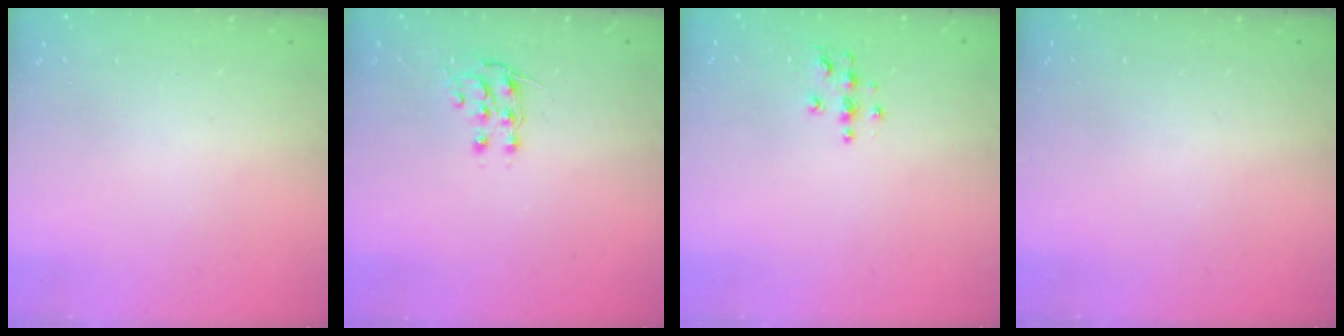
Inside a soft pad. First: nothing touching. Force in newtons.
{"total": 6.4, "press": 6.4, "slide": 0.5}
{"total": 3.8, "press": 3.8, "slide": 0.3}
{"total": 0.0}